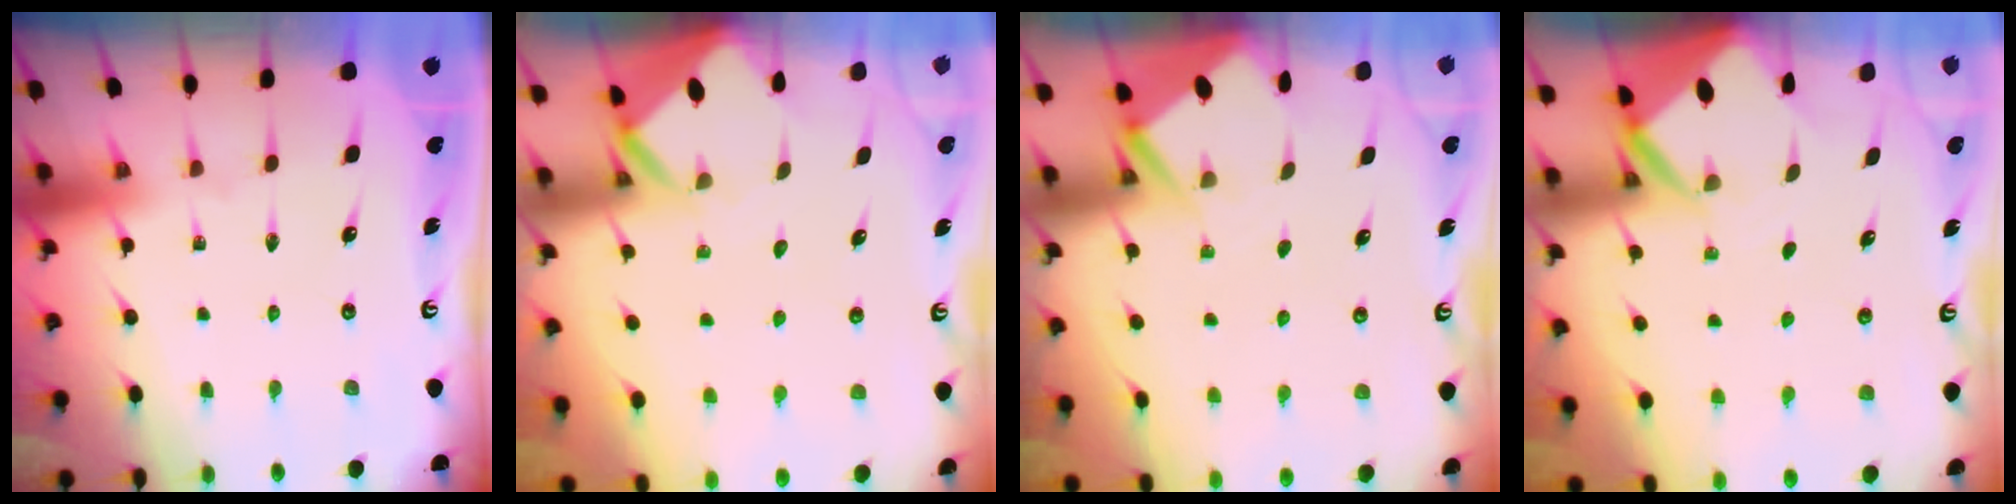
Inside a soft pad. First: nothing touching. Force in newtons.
{"total": 3.2, "press": 3.2, "slide": 0.2}
{"total": 2.9, "press": 2.8, "slide": 0.4}
{"total": 4.3, "press": 4.3, "slide": 0.2}